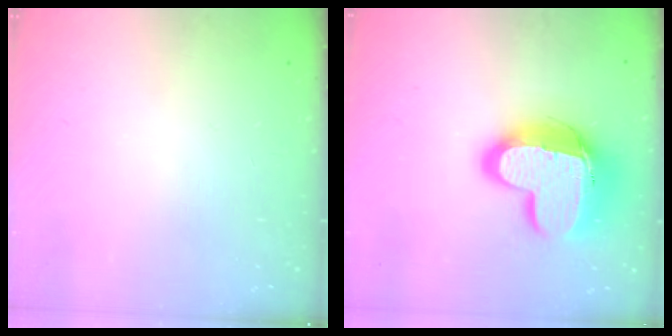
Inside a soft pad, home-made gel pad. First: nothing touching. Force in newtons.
{"total": 17.0, "press": 17.0, "slide": 1.2}